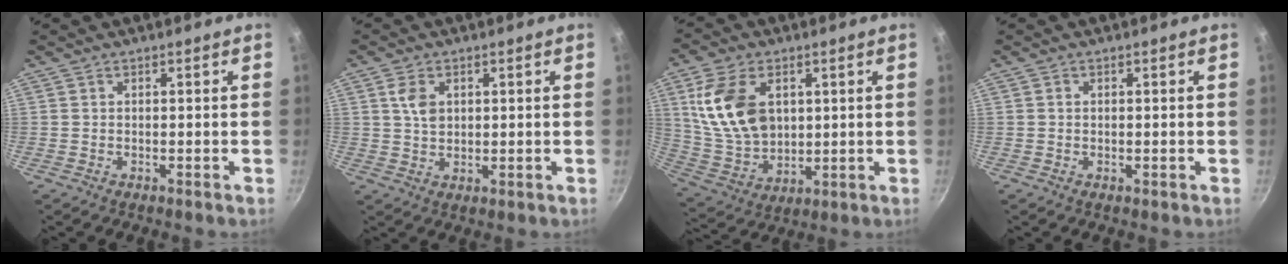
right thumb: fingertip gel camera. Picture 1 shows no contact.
{"total": 4.8, "force": [1.5, 3.2, 3.2], "torque": [-0.051, -0.004, 0.029]}
{"total": 15.9, "force": [4.0, 10.6, 11.2], "torque": [-0.194, -0.018, 0.093]}
{"total": 0.7, "force": [0.0, 0.5, 0.4], "torque": [-0.005, 0.002, 0.000]}